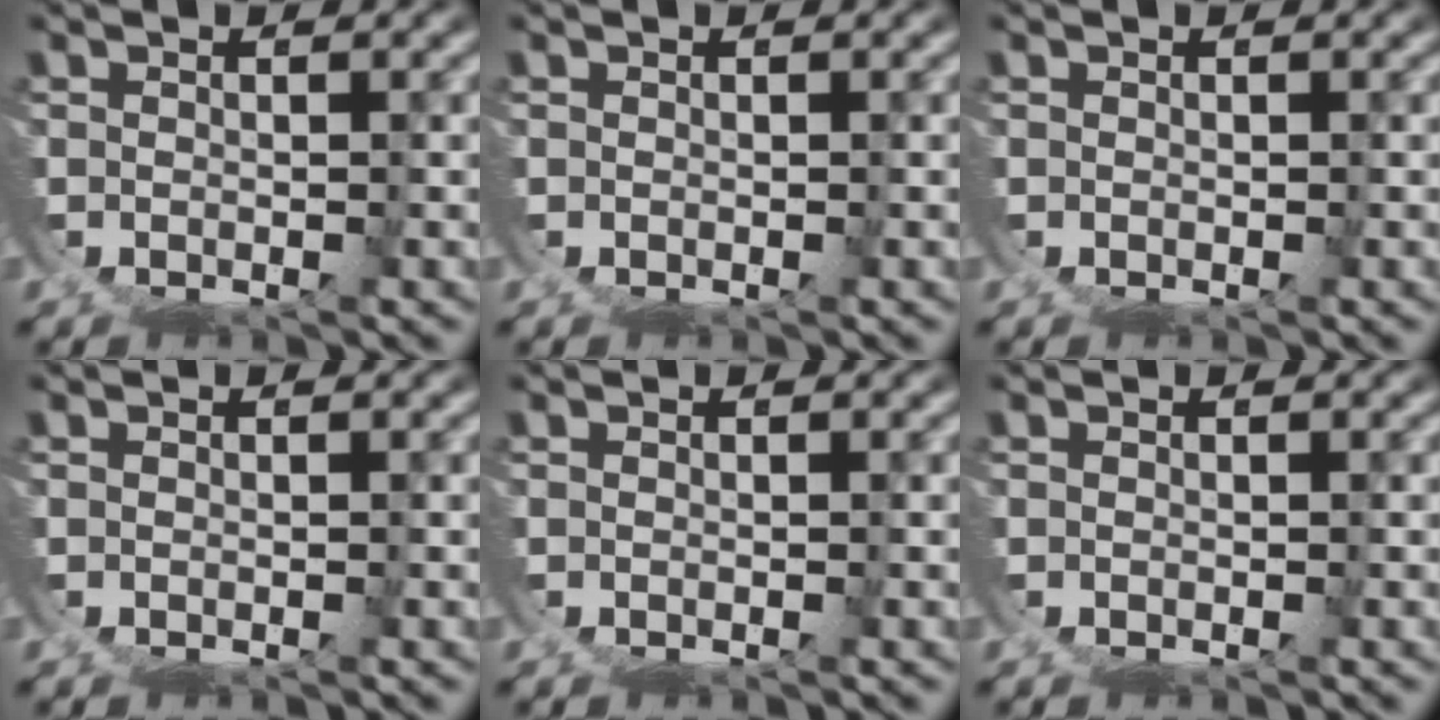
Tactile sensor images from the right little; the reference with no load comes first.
{"total": 0.0}
{"total": 0.0}
{"total": 0.0}
{"total": 0.0}
{"total": 0.0}